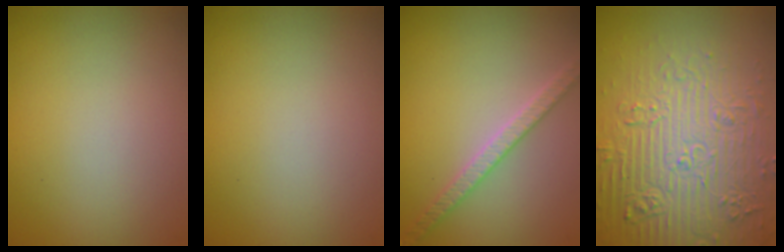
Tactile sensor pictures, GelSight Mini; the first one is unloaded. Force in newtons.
{"total": 0.0}
{"total": 2.9, "press": 2.8, "slide": 0.6}
{"total": 7.9, "press": 7.6, "slide": 2.0}